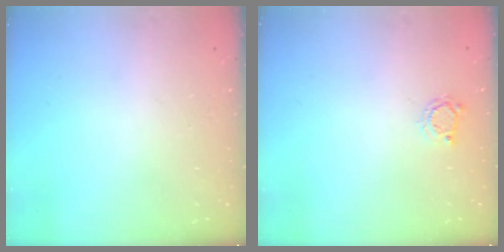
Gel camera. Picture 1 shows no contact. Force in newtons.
{"total": 3.0, "press": 3.0, "slide": 0.4}